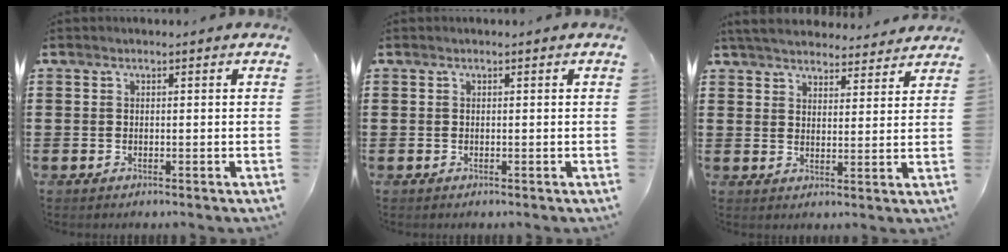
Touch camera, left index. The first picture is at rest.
{"total": 0.0}
{"total": 5.1, "force": [4.9, 0.7, 1.1], "torque": [-0.040, -0.021, 0.089]}